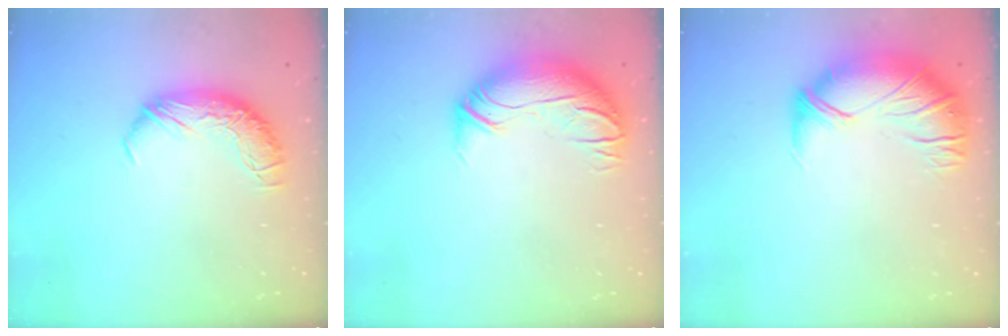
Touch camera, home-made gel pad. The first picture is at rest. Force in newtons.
{"total": 3.0, "press": 0.5, "slide": 2.9}
{"total": 2.7, "press": 0.8, "slide": 2.6}